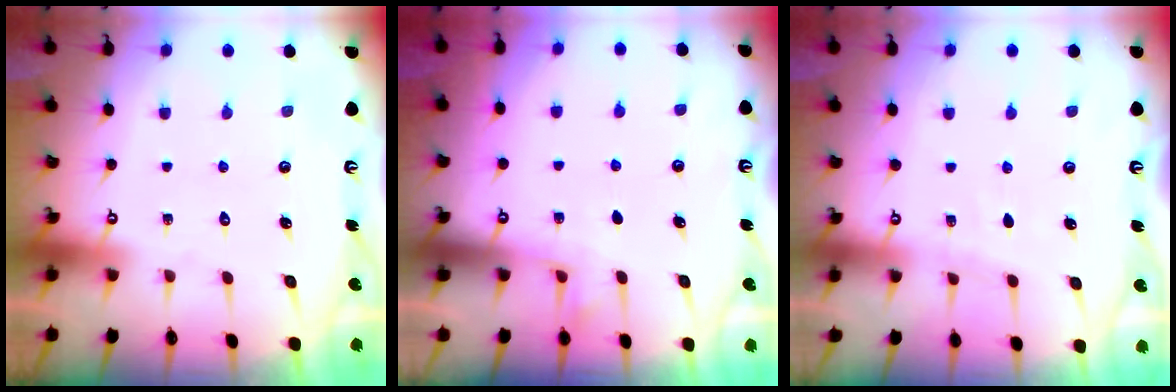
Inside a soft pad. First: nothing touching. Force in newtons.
{"total": 2.7, "press": 2.5, "slide": 1.2}
{"total": 3.0, "press": 3.0, "slide": 0.4}